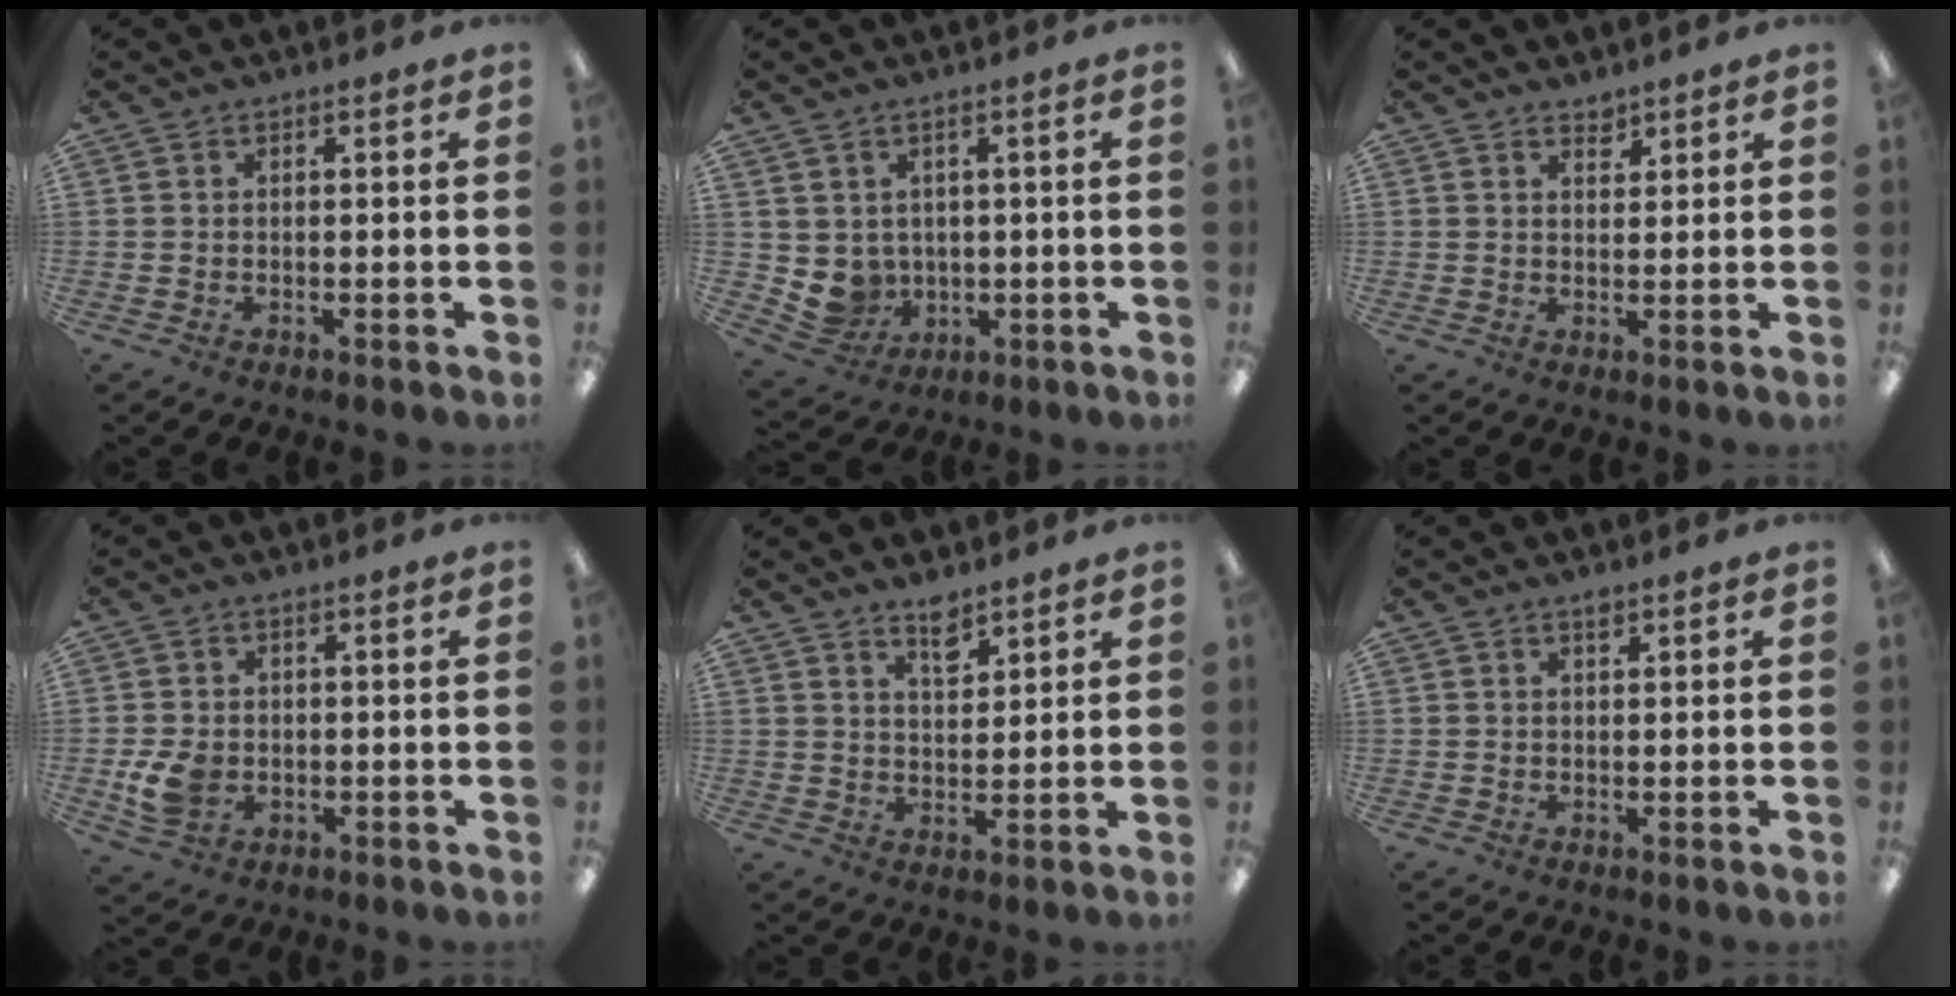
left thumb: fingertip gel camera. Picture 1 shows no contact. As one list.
[{"total": 5.4, "force": [1.6, 5.1, 0.8], "torque": [-0.039, -0.016, 0.036]}, {"total": 2.3, "force": [2.1, 0.9, 0.3], "torque": [0.009, -0.015, 0.036]}, {"total": 6.4, "force": [-1.1, 5.0, 3.9], "torque": [-0.075, -0.004, -0.021]}, {"total": 5.3, "force": [4.2, 2.0, 2.5], "torque": [-0.034, -0.026, 0.071]}, {"total": 1.3, "force": [1.1, 0.4, 0.7], "torque": [-0.008, -0.003, 0.017]}]